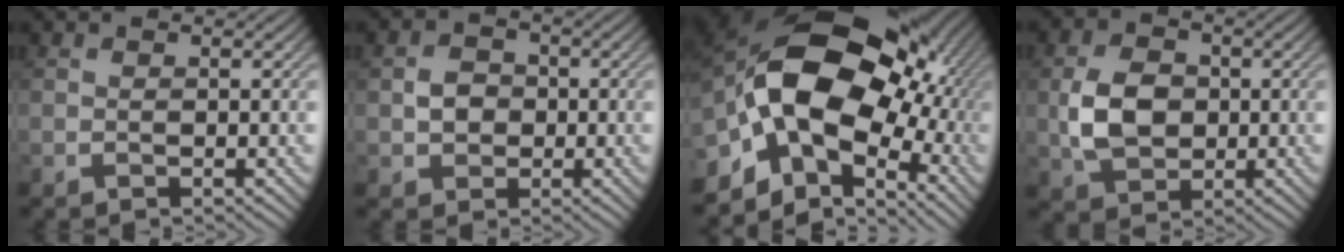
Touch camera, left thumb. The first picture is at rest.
{"total": 3.1, "force": [-0.4, 2.8, 1.4], "torque": [-0.027, 0.001, -0.013]}
{"total": 18.1, "force": [-0.8, 12.4, 13.2], "torque": [-0.231, -0.009, -0.008]}
{"total": 6.5, "force": [-0.3, 4.9, 4.3], "torque": [-0.100, -0.001, -0.008]}